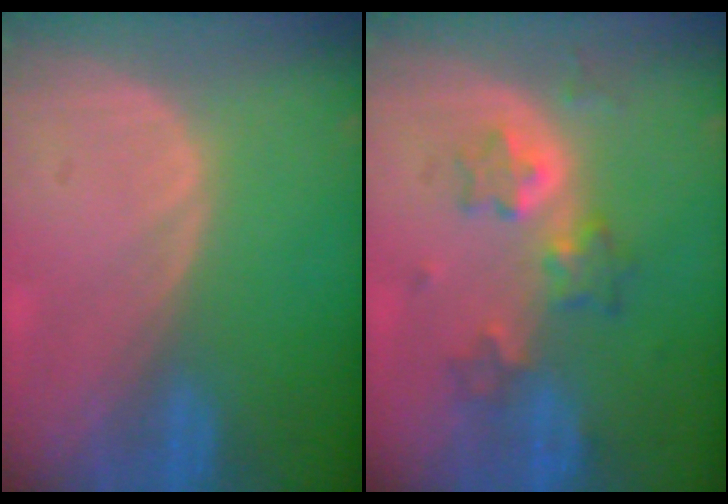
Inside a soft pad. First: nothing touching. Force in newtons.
{"total": 5.7, "press": 5.7, "slide": 0.6}